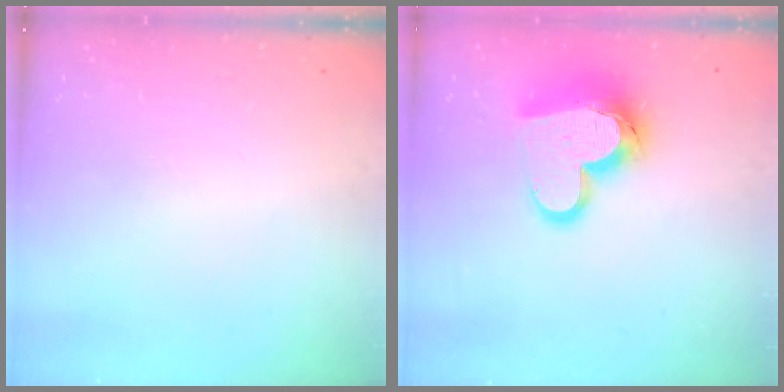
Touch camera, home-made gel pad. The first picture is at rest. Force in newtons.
{"total": 16.3, "press": 16.2, "slide": 1.8}